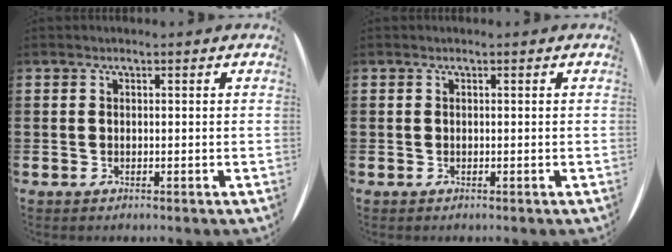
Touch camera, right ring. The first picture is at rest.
{"total": 0.0}